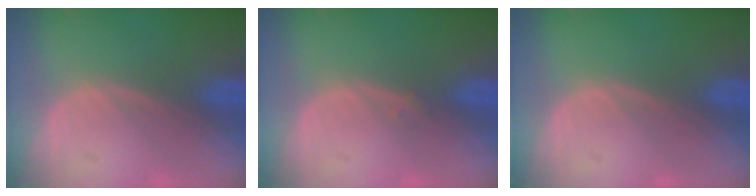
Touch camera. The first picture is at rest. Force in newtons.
{"total": 0.6, "press": 0.5, "slide": 0.3}
{"total": 0.0}